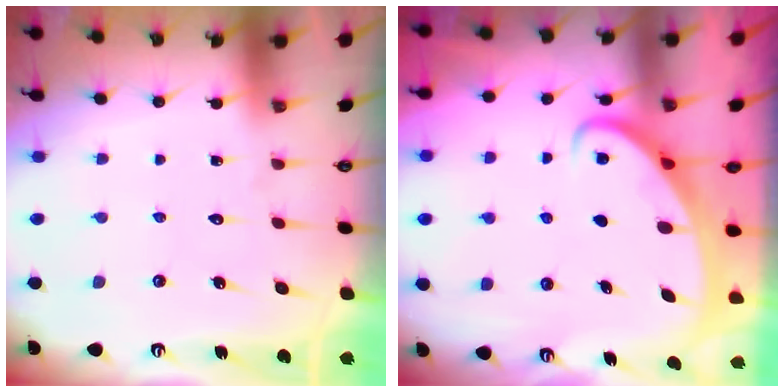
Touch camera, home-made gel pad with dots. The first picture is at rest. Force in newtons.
{"total": 2.6, "press": 2.5, "slide": 0.3}